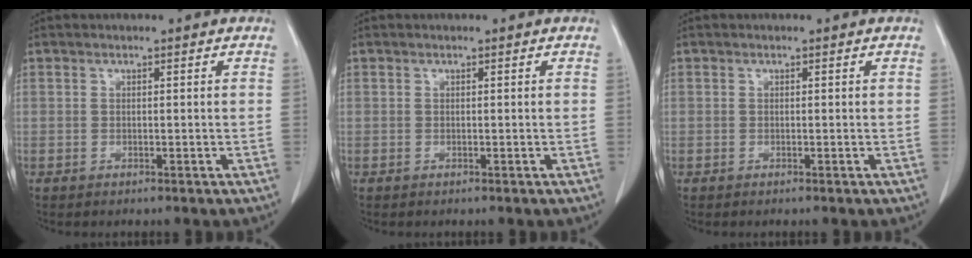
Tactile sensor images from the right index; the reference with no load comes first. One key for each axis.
{"total": 0.0}
{"total": 0.0}